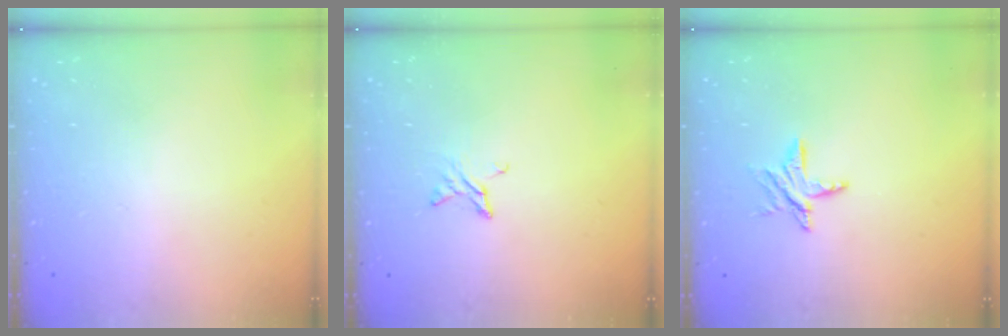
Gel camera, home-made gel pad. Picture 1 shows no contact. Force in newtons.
{"total": 2.9, "press": 2.9, "slide": 0.3}
{"total": 6.6, "press": 6.6, "slide": 0.3}